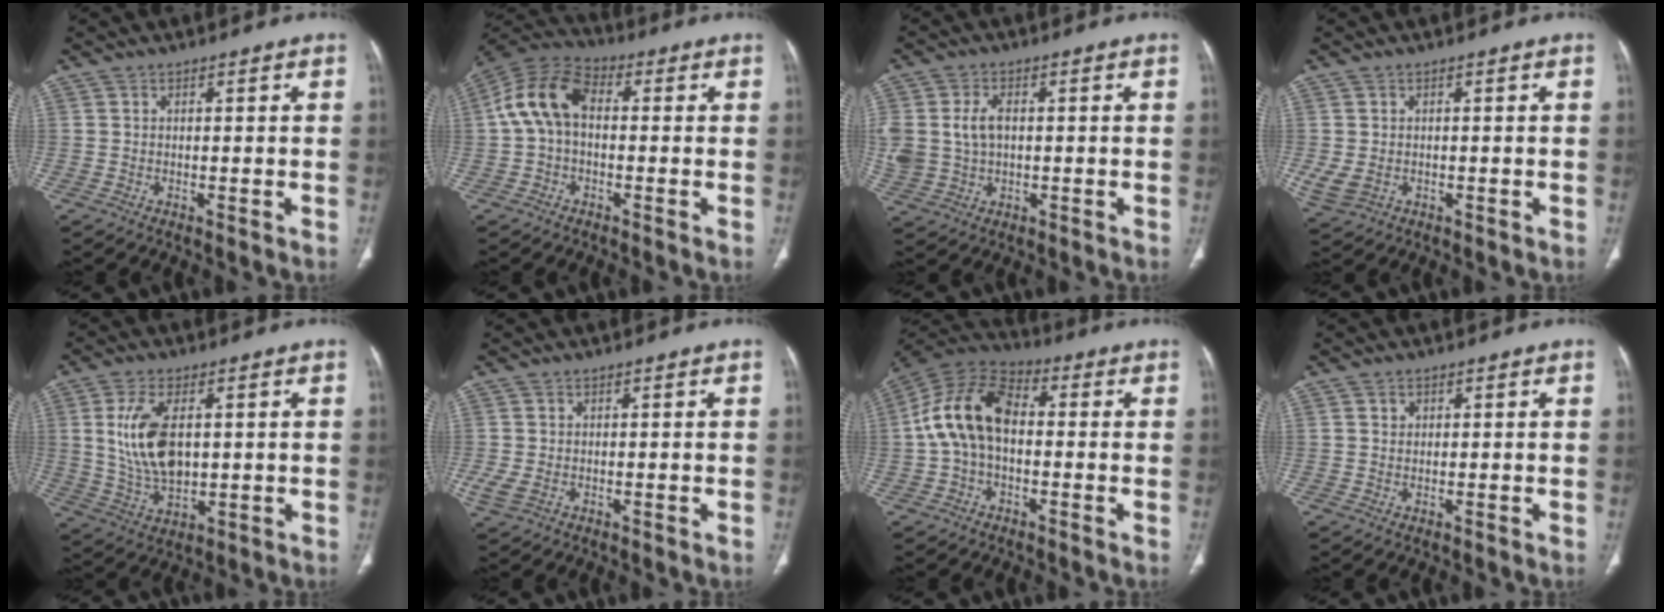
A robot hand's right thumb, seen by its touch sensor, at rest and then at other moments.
{"total": 11.0, "force": [0.6, 7.1, 8.3], "torque": [-0.160, 0.033, -0.001]}
{"total": 9.2, "force": [0.9, 6.6, 6.4], "torque": [-0.146, 0.007, 0.028]}
{"total": 4.1, "force": [-0.4, 3.1, 2.6], "torque": [-0.065, -0.001, 0.004]}
{"total": 12.0, "force": [1.8, 6.6, 9.9], "torque": [-0.191, -0.009, 0.045]}
{"total": 2.8, "force": [-0.5, 1.9, 2.0], "torque": [-0.063, 0.000, -0.006]}
{"total": 13.6, "force": [0.0, 8.5, 10.6], "torque": [-0.199, 0.038, -0.012]}
{"total": 1.1, "force": [0.5, 1.0, 0.4], "torque": [-0.002, 0.000, 0.007]}